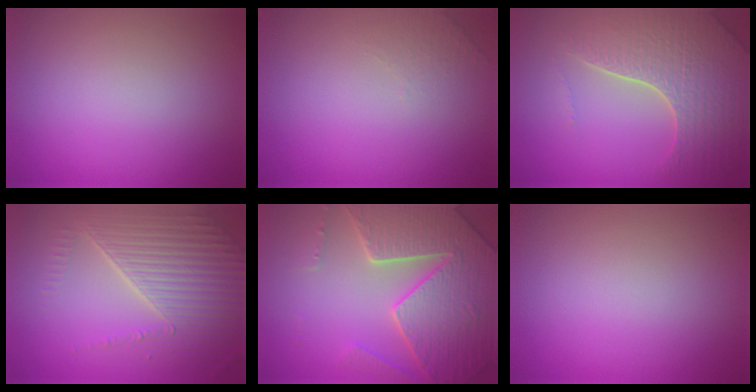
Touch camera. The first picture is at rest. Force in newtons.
{"total": 1.3, "press": 1.2, "slide": 0.3}
{"total": 6.8, "press": 5.2, "slide": 4.4}
{"total": 6.3, "press": 4.8, "slide": 4.1}
{"total": 7.5, "press": 7.3, "slide": 2.0}
{"total": 0.0}